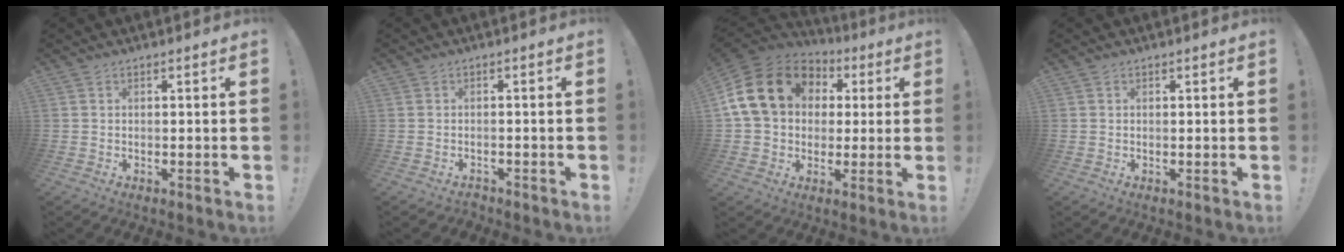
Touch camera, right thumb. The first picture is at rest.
{"total": 1.3, "force": [-0.9, 0.9, 0.2], "torque": [-0.003, 0.001, -0.018]}
{"total": 20.2, "force": [5.1, 15.5, 12.0], "torque": [-0.210, -0.003, 0.108]}
{"total": 0.9, "force": [0.4, 0.8, -0.1], "torque": [0.010, -0.002, 0.006]}